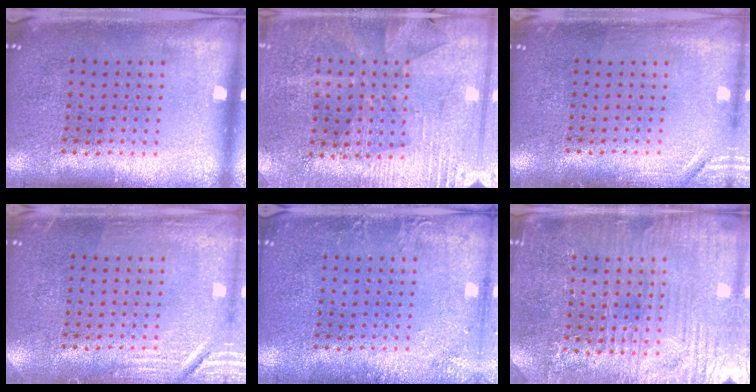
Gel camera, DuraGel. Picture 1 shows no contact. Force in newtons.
{"total": 2.8, "press": 2.7, "slide": 0.7}
{"total": 1.5, "press": 1.5, "slide": 0.3}
{"total": 2.7, "press": 2.7, "slide": 0.4}
{"total": 1.9, "press": 1.9, "slide": 0.2}
{"total": 3.8, "press": 3.7, "slide": 0.6}